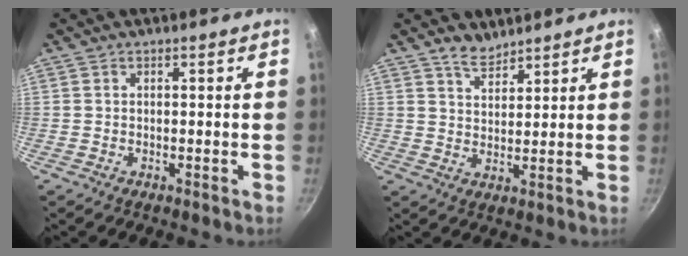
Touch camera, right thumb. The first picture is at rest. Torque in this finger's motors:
{"motor_torque": [-0.11, -0.27, -0.62, 0.04, -0.01]}